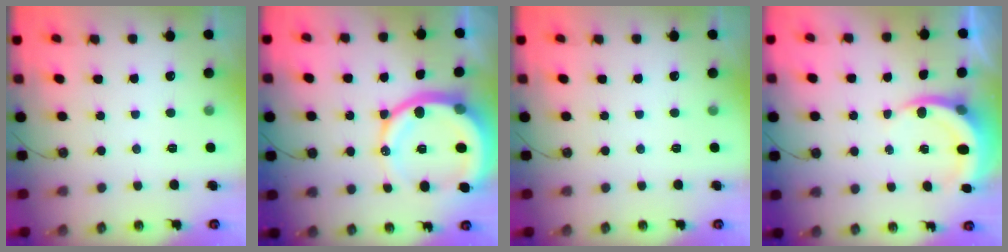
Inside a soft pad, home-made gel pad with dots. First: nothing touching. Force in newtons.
{"total": 17.3, "press": 17.1, "slide": 2.3}
{"total": 0.0}
{"total": 4.6, "press": 4.6, "slide": 0.3}